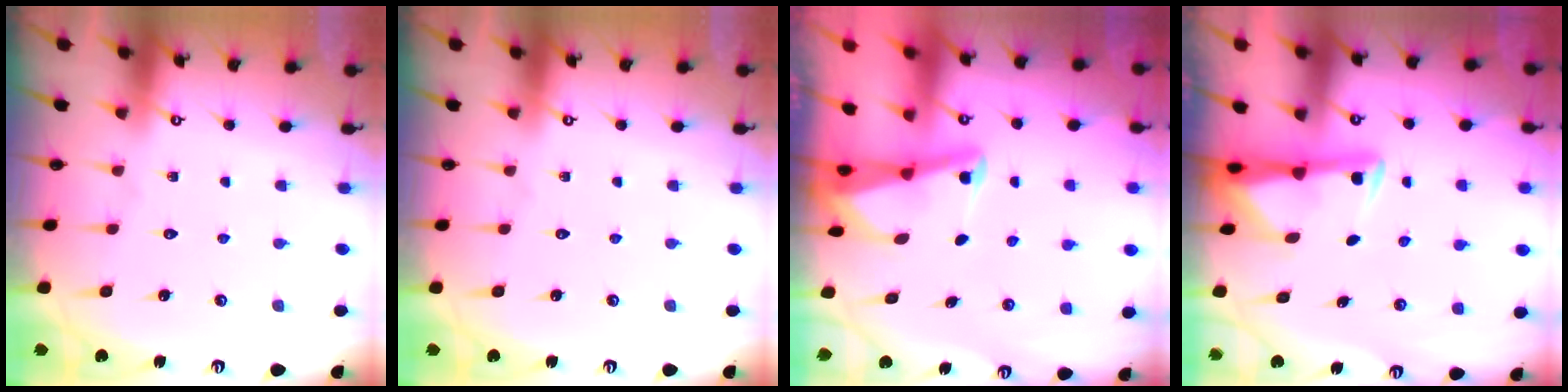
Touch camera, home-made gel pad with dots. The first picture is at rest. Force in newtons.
{"total": 0.0}
{"total": 2.7, "press": 2.6, "slide": 0.6}
{"total": 3.0, "press": 2.9, "slide": 0.5}